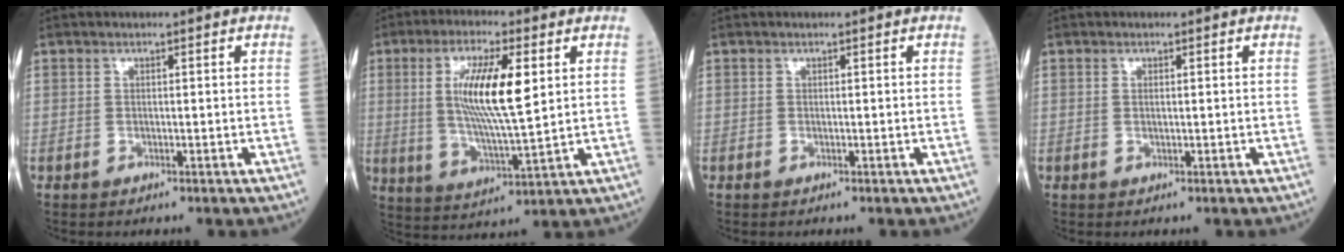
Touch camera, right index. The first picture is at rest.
{"total": 12.1, "force": [2.8, 1.6, 11.6], "torque": [-0.227, -0.002, 0.053]}
{"total": 0.0}
{"total": 0.6, "force": [0.2, 0.1, 0.5], "torque": [-0.015, -0.001, 0.006]}